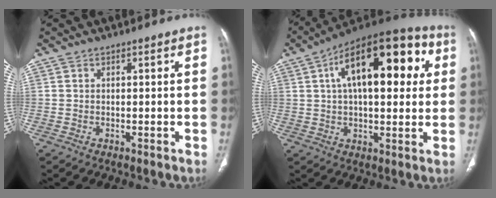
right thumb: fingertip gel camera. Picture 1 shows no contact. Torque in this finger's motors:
{"motor_torque": [0.61, 4.40, 1.57, -0.07, 0.19]}